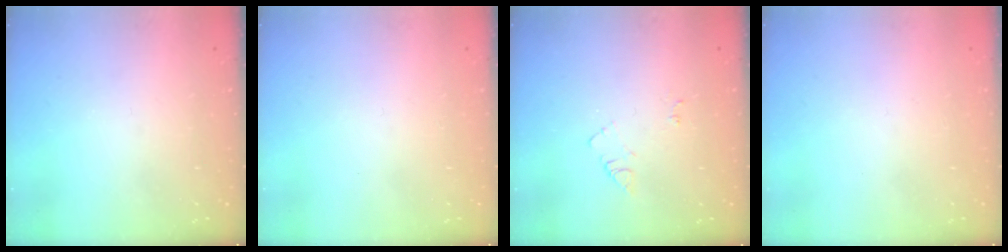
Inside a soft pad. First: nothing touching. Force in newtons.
{"total": 1.6, "press": 1.6, "slide": 0.1}
{"total": 6.7, "press": 6.6, "slide": 0.8}
{"total": 1.7, "press": 1.7, "slide": 0.1}